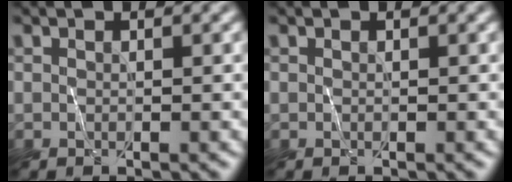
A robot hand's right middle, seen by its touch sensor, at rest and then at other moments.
{"total": 0.0}